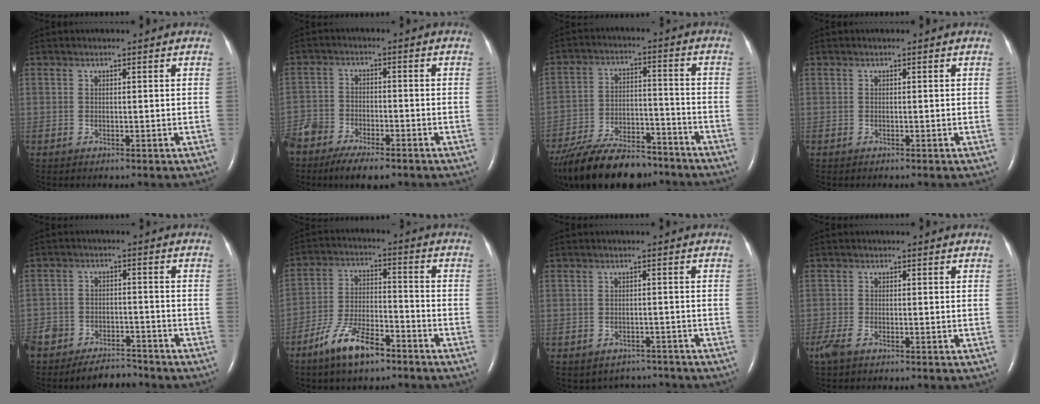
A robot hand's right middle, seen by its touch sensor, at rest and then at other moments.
{"total": 10.2, "force": [-7.9, 3.6, 5.3], "torque": [-0.098, -0.007, -0.134]}
{"total": 18.0, "force": [-15.1, 5.9, 8.0], "torque": [-0.161, -0.005, -0.243]}
{"total": 0.0}
{"total": 7.4, "force": [-6.5, 3.2, 1.9], "torque": [-0.035, 0.001, -0.110]}
{"total": 9.9, "force": [-6.8, 3.1, 6.5], "torque": [-0.133, 0.000, -0.127]}
{"total": 4.4, "force": [-3.9, 2.0, -0.4], "torque": [0.007, 0.015, -0.049]}
{"total": 2.9, "force": [-1.9, 1.0, 1.9], "torque": [-0.053, -0.007, -0.035]}